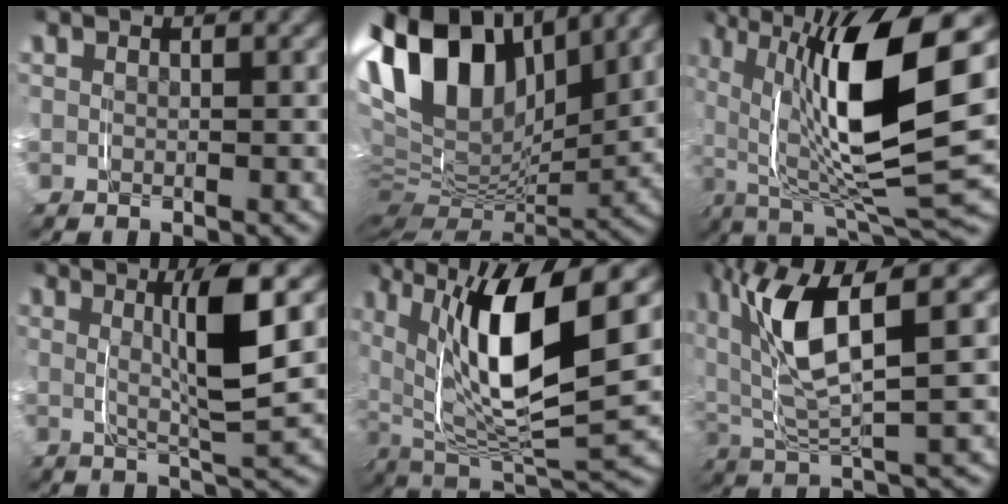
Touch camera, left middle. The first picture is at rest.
{"total": 17.9, "force": [5.4, 11.4, 12.7], "torque": [-0.259, 0.005, 0.077]}
{"total": 14.8, "force": [1.4, 5.2, 13.7], "torque": [-0.207, 0.013, 0.016]}
{"total": 5.2, "force": [1.1, 0.0, 5.1], "torque": [-0.091, -0.004, 0.014]}
{"total": 13.0, "force": [2.5, 5.8, 11.4], "torque": [-0.195, 0.006, 0.036]}
{"total": 7.4, "force": [2.0, 2.6, 6.7], "torque": [-0.147, 0.003, 0.030]}